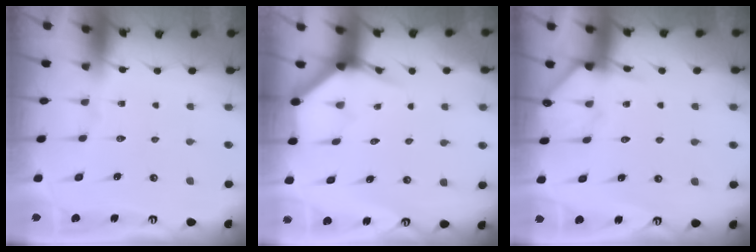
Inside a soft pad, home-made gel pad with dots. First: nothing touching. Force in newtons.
{"total": 4.0, "press": 4.0, "slide": 0.2}
{"total": 5.1, "press": 5.1, "slide": 0.4}